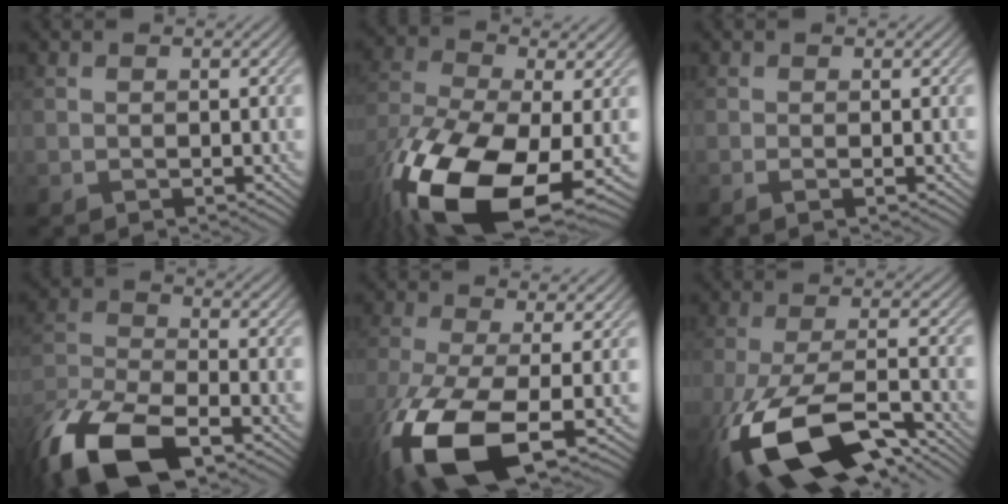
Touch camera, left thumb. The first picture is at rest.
{"total": 19.0, "force": [-8.3, 9.0, 14.6], "torque": [-0.342, -0.052, -0.137]}
{"total": 1.1, "force": [-0.3, 0.1, 1.1], "torque": [-0.021, -0.004, -0.010]}
{"total": 13.2, "force": [-8.5, 5.4, 8.6], "torque": [-0.200, -0.025, -0.173]}
{"total": 14.1, "force": [-5.1, 5.4, 11.9], "torque": [-0.285, -0.040, -0.086]}
{"total": 17.3, "force": [-8.7, 7.0, 13.2], "torque": [-0.298, -0.046, -0.146]}